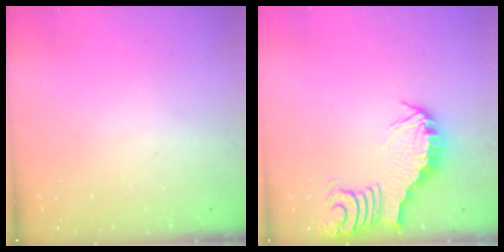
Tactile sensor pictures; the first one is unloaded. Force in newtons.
{"total": 3.4, "press": 3.3, "slide": 0.4}